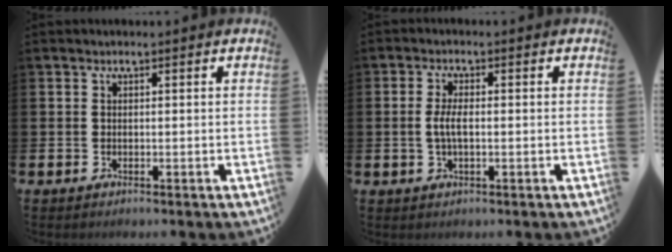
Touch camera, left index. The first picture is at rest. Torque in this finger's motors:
{"motor_torque": [0.86, 0.14, 0.12, 0.13]}